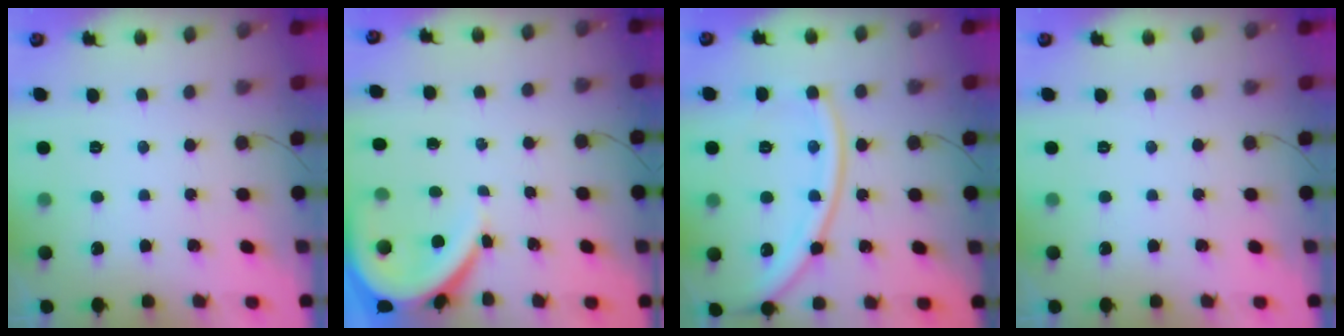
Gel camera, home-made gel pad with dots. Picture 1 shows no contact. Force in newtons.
{"total": 7.4, "press": 7.4, "slide": 1.0}
{"total": 15.7, "press": 15.6, "slide": 2.0}
{"total": 0.0}